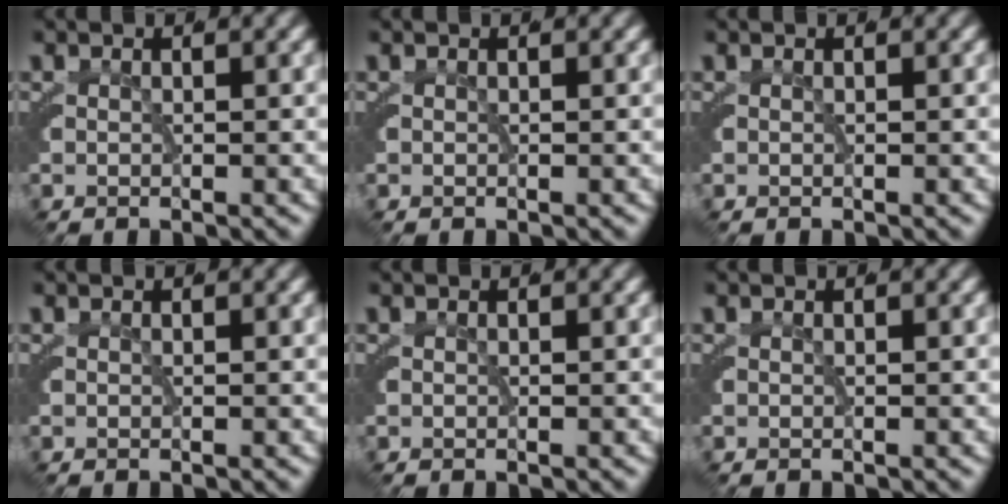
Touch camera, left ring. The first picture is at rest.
{"total": 0.0}
{"total": 0.0}
{"total": 0.0}
{"total": 0.0}
{"total": 0.0}